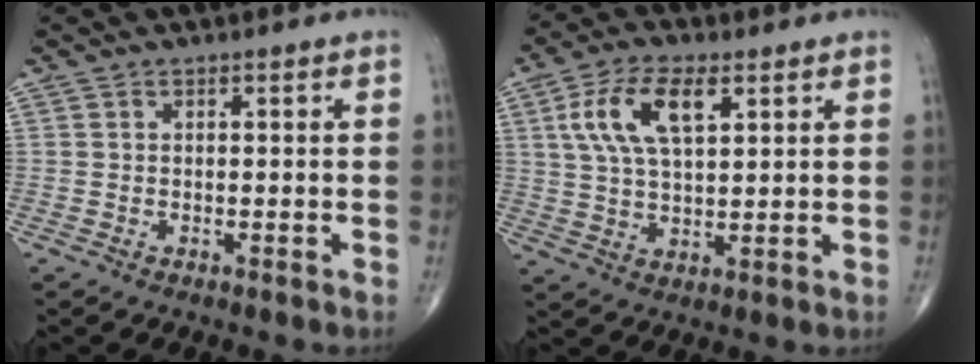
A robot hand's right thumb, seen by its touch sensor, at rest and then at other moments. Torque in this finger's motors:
{"motor_torque": [0.14, 0.21, 0.93, 0.49, 0.32]}